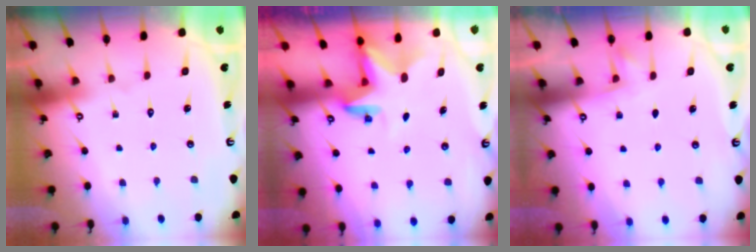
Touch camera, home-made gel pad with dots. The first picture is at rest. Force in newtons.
{"total": 2.9, "press": 2.9, "slide": 0.1}
{"total": 3.0, "press": 3.0, "slide": 0.4}